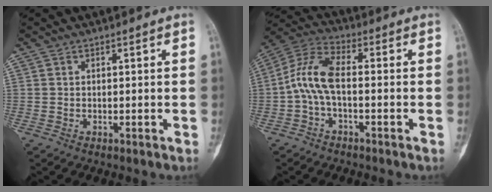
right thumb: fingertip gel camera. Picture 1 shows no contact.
{"total": 8.6, "force": [-1.2, 3.9, 7.6], "torque": [-0.159, 0.031, -0.035]}